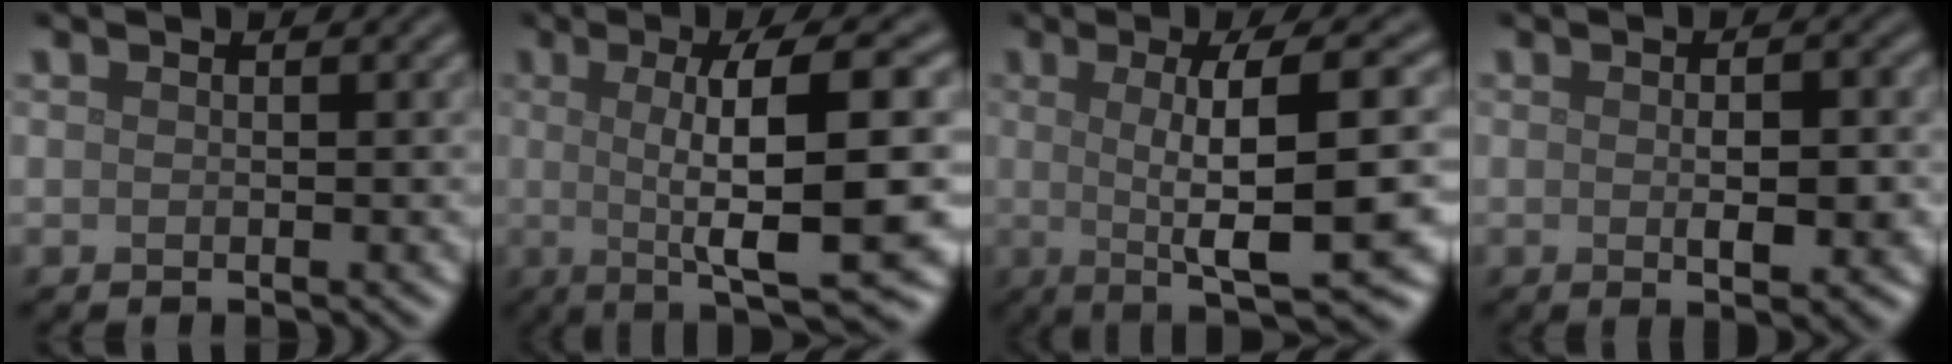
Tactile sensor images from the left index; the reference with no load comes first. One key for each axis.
{"total": 11.9, "fx": -0.1, "fy": 2.7, "fz": 11.6, "tx": -0.144, "ty": 0.006, "tz": -0.005}
{"total": 10.8, "fx": 0.0, "fy": 2.4, "fz": 10.5, "tx": -0.129, "ty": 0.009, "tz": -0.003}
{"total": 3.8, "fx": -0.2, "fy": 1.1, "fz": 3.7, "tx": -0.059, "ty": -0.003, "tz": -0.001}